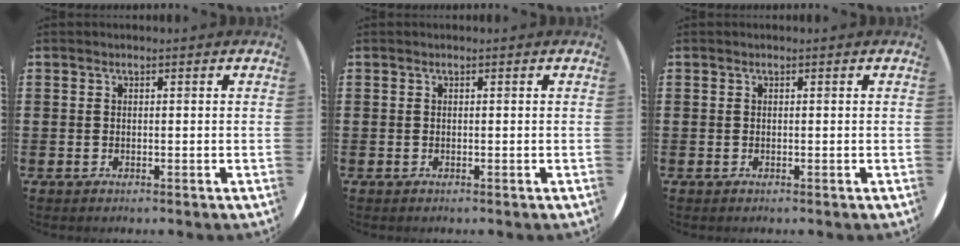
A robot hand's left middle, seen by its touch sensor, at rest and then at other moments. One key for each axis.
{"total": 0.0}
{"total": 0.0}